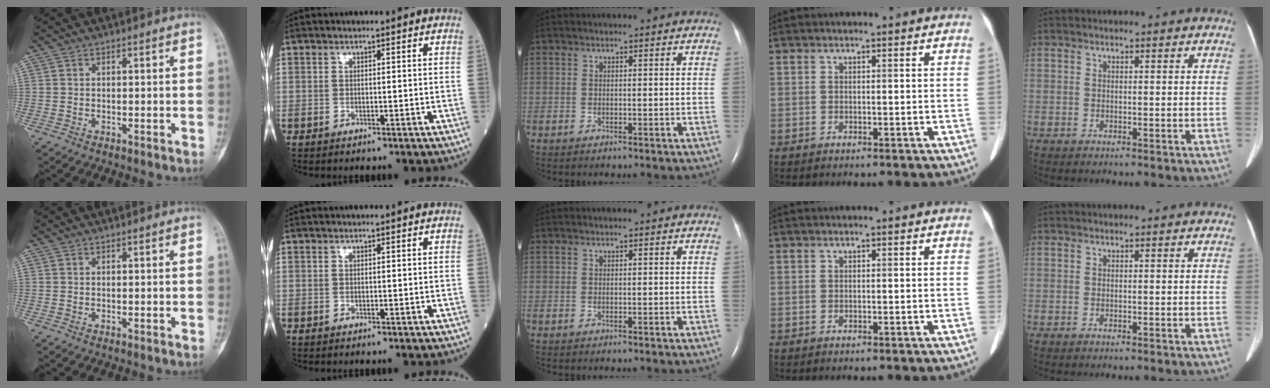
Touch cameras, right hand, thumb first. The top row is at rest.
{}